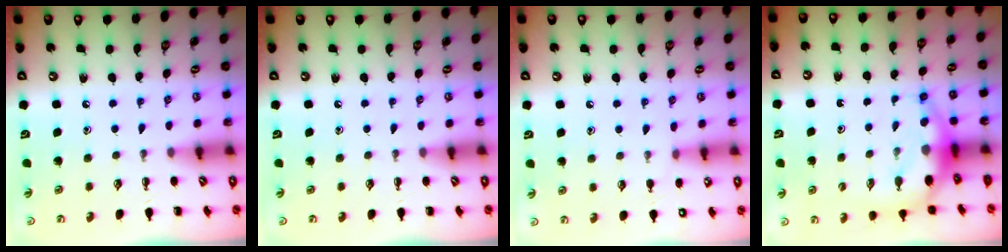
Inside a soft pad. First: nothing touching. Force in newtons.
{"total": 0.0}
{"total": 7.4, "press": 7.0, "slide": 2.4}
{"total": 6.5, "press": 6.3, "slide": 1.5}